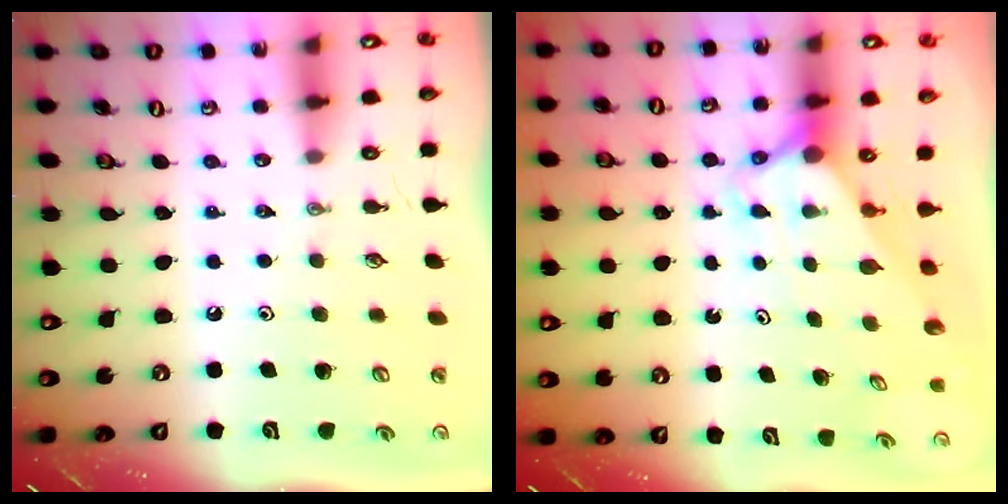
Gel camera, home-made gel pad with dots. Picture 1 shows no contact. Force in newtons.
{"total": 2.6, "press": 2.6, "slide": 0.0}